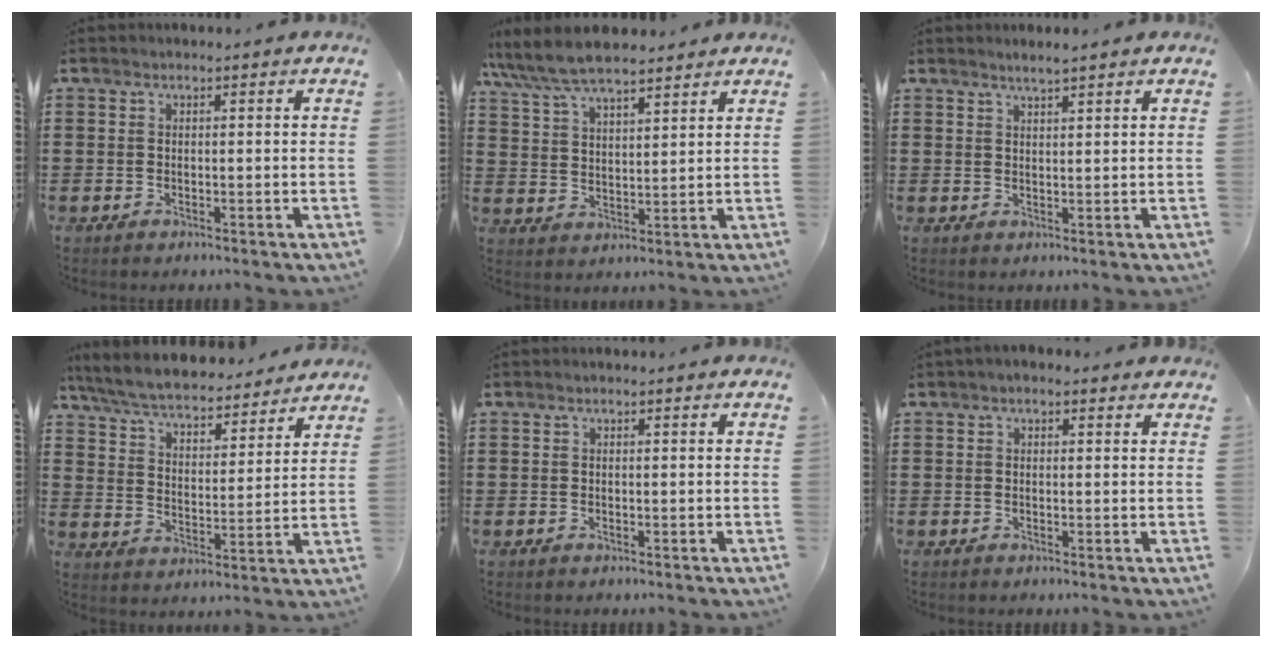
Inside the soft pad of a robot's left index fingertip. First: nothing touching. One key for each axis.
{"total": 7.0, "fx": 6.4, "fy": 1.5, "fz": 2.4, "tx": -0.071, "ty": -0.019, "tz": 0.116}
{"total": 1.7, "fx": 1.6, "fy": -0.1, "fz": 0.7, "tx": -0.016, "ty": 0.001, "tz": 0.029}
{"total": 6.6, "fx": 6.3, "fy": 0.6, "fz": 2.0, "tx": -0.066, "ty": -0.038, "tz": 0.109}
{"total": 0.0}
{"total": 1.1, "fx": 0.5, "fy": 0.8, "fz": 0.5, "tx": -0.013, "ty": 0.008, "tz": 0.007}